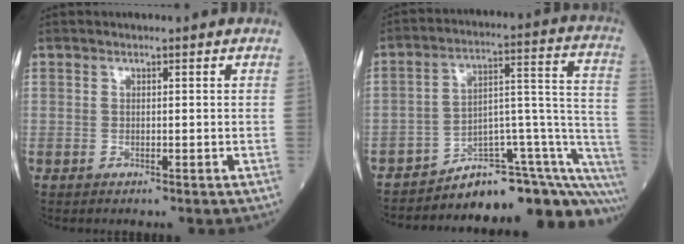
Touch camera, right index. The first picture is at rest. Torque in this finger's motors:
{"motor_torque": [0.04, -0.63, 0.19, 0.05]}